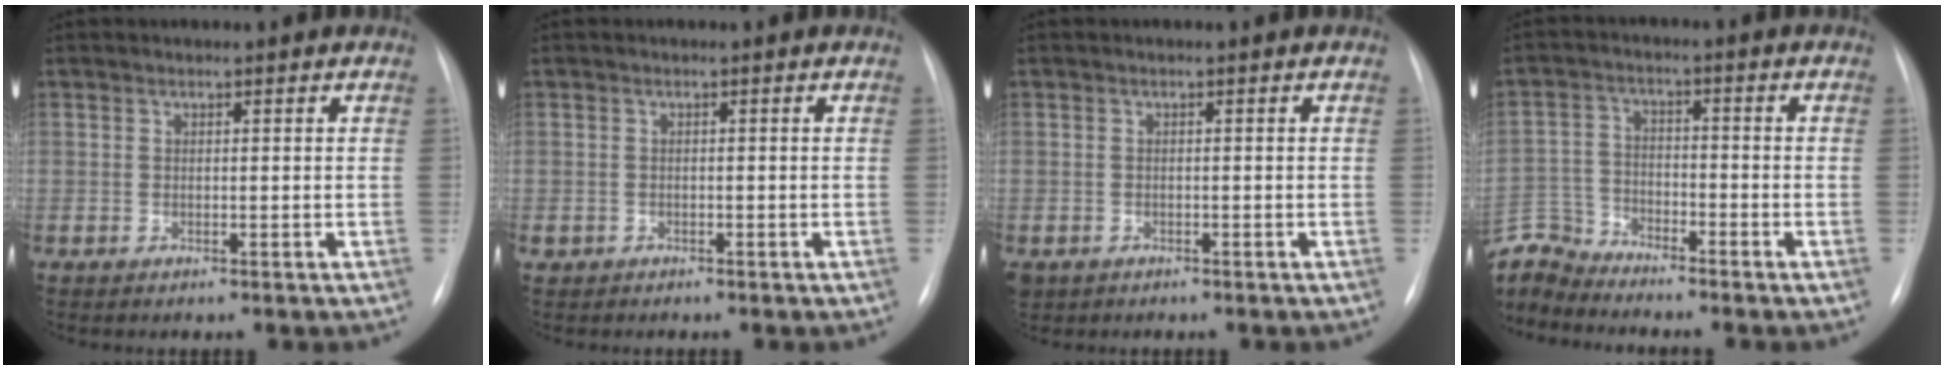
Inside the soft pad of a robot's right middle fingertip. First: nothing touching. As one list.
[{"total": 1.4, "force": [-0.9, 1.1, 0.3], "torque": [-0.011, 0.002, -0.011]}, {"total": 3.0, "force": [-1.8, 2.2, 0.7], "torque": [-0.015, -0.001, -0.029]}, {"total": 7.9, "force": [-7.8, 1.1, -0.4], "torque": [-0.004, 0.010, -0.159]}]